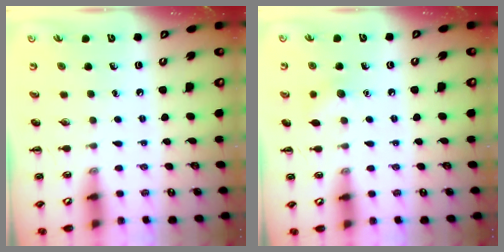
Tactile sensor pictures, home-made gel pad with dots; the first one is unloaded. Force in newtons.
{"total": 5.7, "press": 5.6, "slide": 1.3}